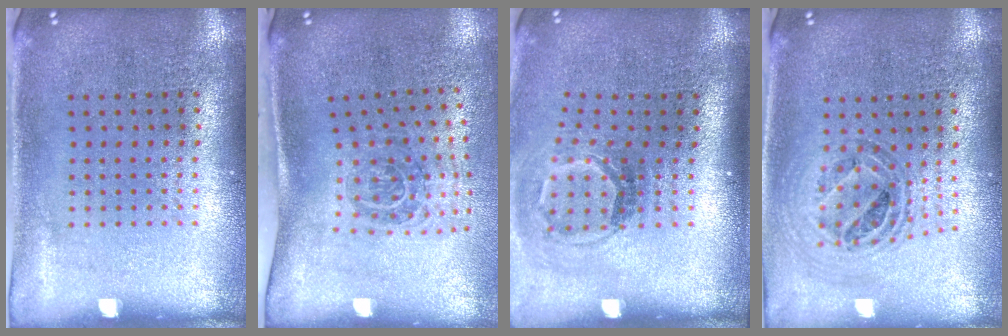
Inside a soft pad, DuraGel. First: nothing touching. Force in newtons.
{"total": 1.9, "press": 1.2, "slide": 1.5}
{"total": 1.7, "press": 1.2, "slide": 1.3}
{"total": 0.9, "press": 0.9, "slide": 0.0}